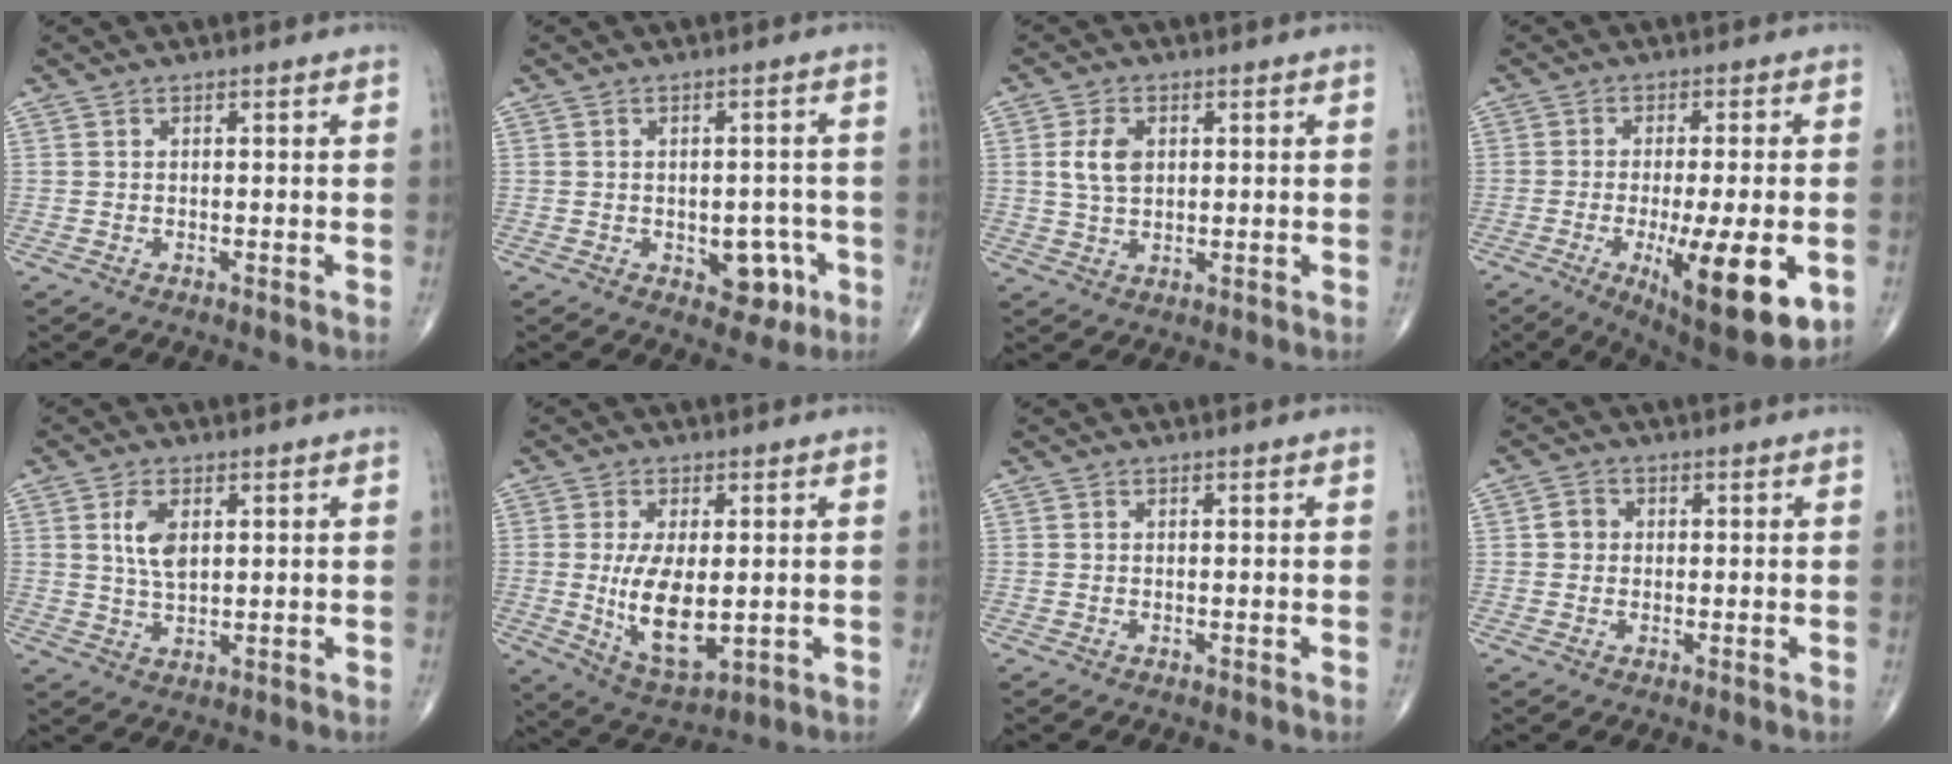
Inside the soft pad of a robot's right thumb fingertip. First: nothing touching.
{"total": 6.4, "force": [-2.2, 4.0, 4.4], "torque": [-0.019, 0.013, -0.021]}
{"total": 5.3, "force": [1.1, 3.4, 3.9], "torque": [-0.069, -0.003, 0.022]}
{"total": 17.4, "force": [-5.1, 4.7, 15.9], "torque": [-0.216, -0.015, -0.060]}
{"total": 5.5, "force": [1.6, 2.9, 4.5], "torque": [-0.084, -0.007, 0.032]}
{"total": 11.3, "force": [-0.4, 5.3, 10.0], "torque": [-0.171, -0.021, 0.008]}
{"total": 0.0}
{"total": 2.5, "force": [0.1, 2.3, 1.0], "torque": [-0.003, 0.005, -0.001]}